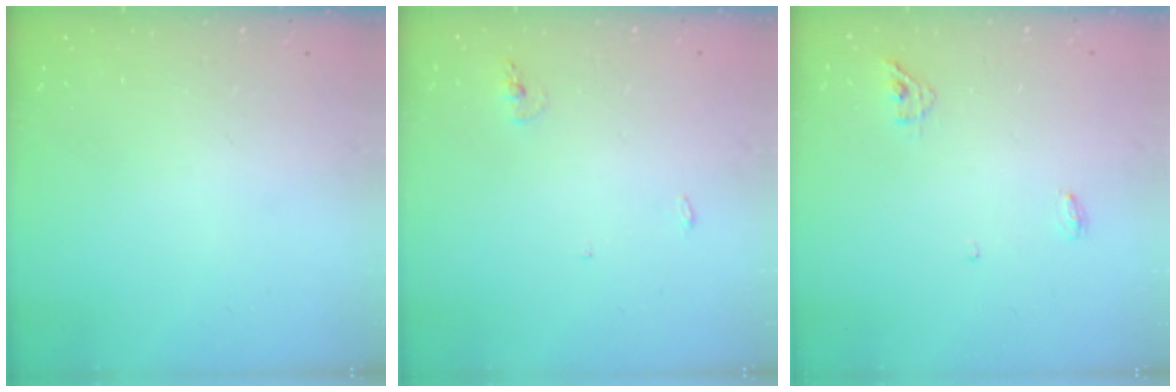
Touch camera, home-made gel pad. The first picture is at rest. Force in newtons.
{"total": 4.3, "press": 4.2, "slide": 1.1}
{"total": 4.6, "press": 4.5, "slide": 1.0}